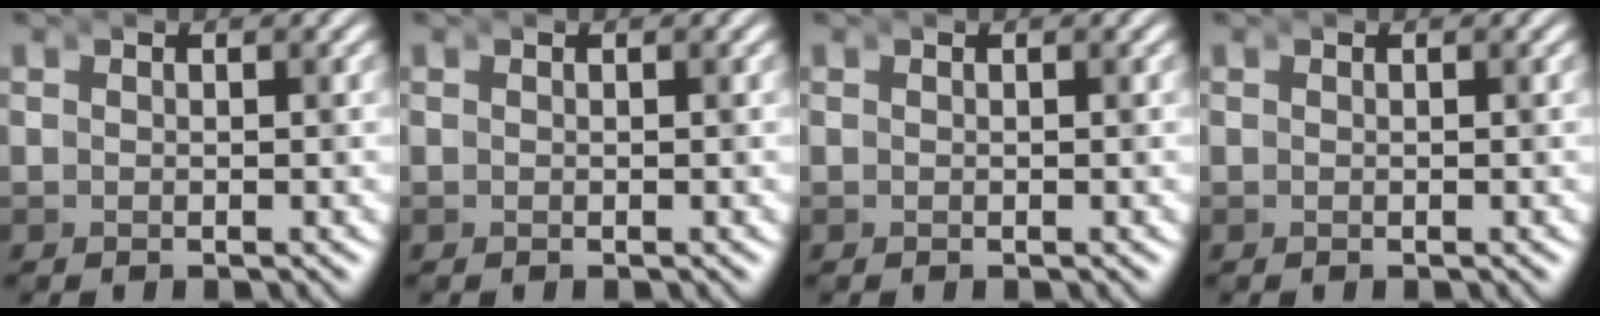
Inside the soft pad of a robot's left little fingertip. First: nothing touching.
{"total": 0.0}
{"total": 0.0}
{"total": 0.0}